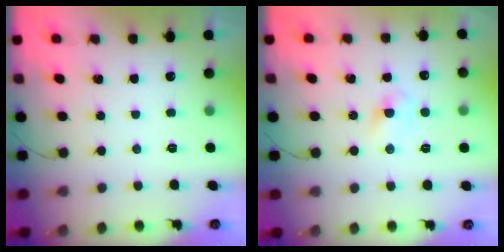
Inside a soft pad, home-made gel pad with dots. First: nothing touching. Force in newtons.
{"total": 3.0, "press": 2.7, "slide": 1.2}